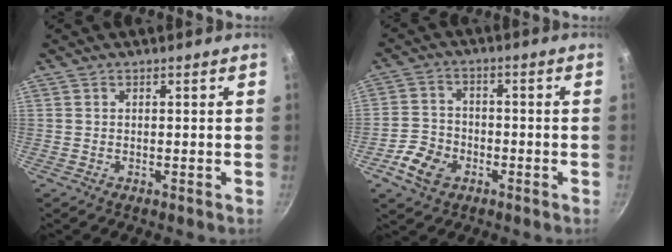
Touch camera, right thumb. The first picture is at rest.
{"total": 7.3, "force": [-3.4, 5.3, 3.7], "torque": [-0.063, 0.023, -0.070]}